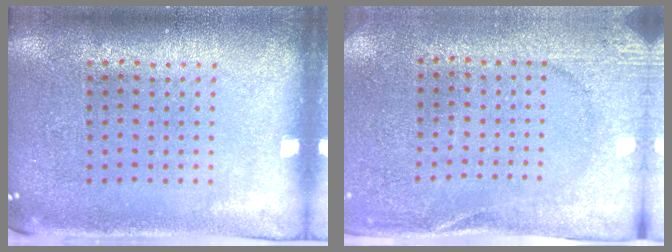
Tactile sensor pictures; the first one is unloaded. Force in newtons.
{"total": 2.6, "press": 2.5, "slide": 0.6}